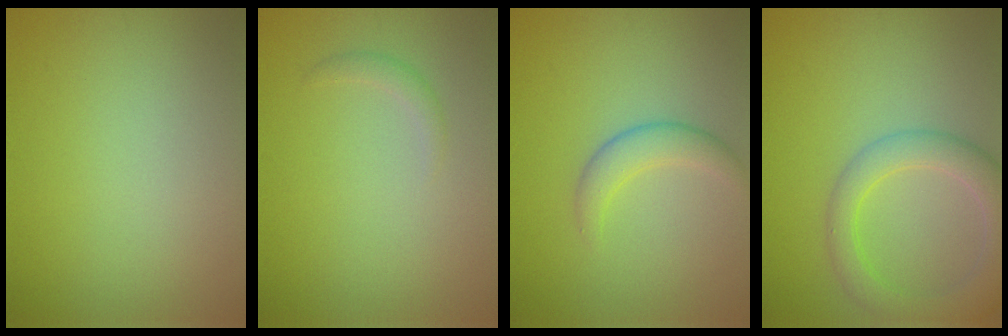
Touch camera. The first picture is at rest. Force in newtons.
{"total": 0.9, "press": 0.9, "slide": 0.1}
{"total": 2.4, "press": 2.4, "slide": 0.1}
{"total": 5.0, "press": 5.0, "slide": 0.3}